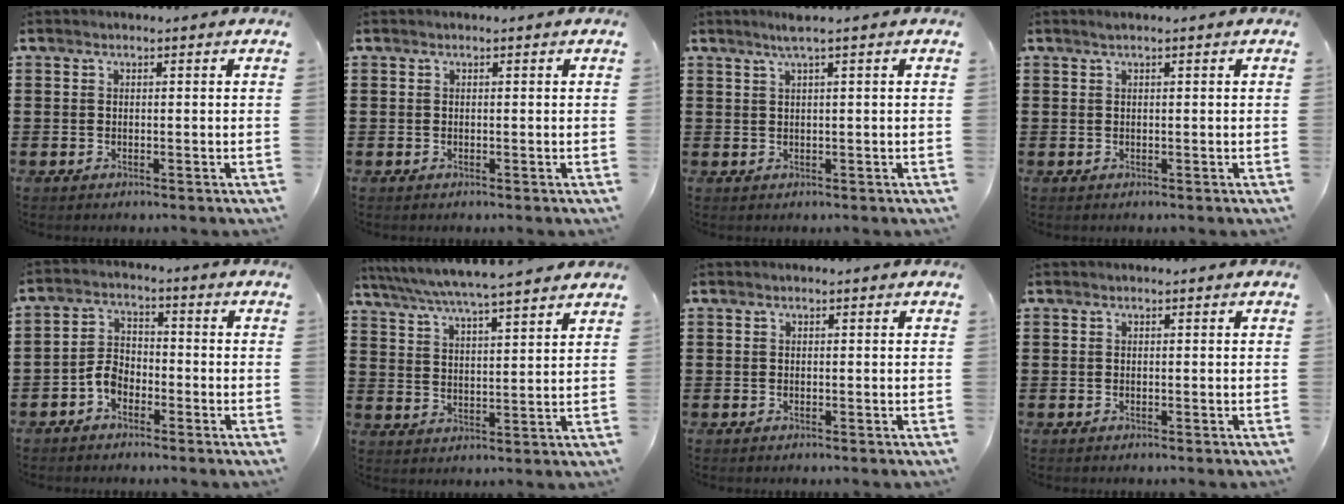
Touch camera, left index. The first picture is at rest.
{"total": 0.0}
{"total": 2.1, "force": [1.2, -0.3, 1.7], "torque": [-0.035, 0.000, 0.021]}
{"total": 0.6, "force": [0.3, -0.1, 0.5], "torque": [-0.007, -0.001, 0.007]}
{"total": 4.2, "force": [-2.4, 2.7, 2.1], "torque": [-0.058, 0.006, -0.053]}
{"total": 5.5, "force": [5.1, -0.5, 2.1], "torque": [-0.062, -0.031, 0.085]}
{"total": 0.0}
{"total": 0.0}